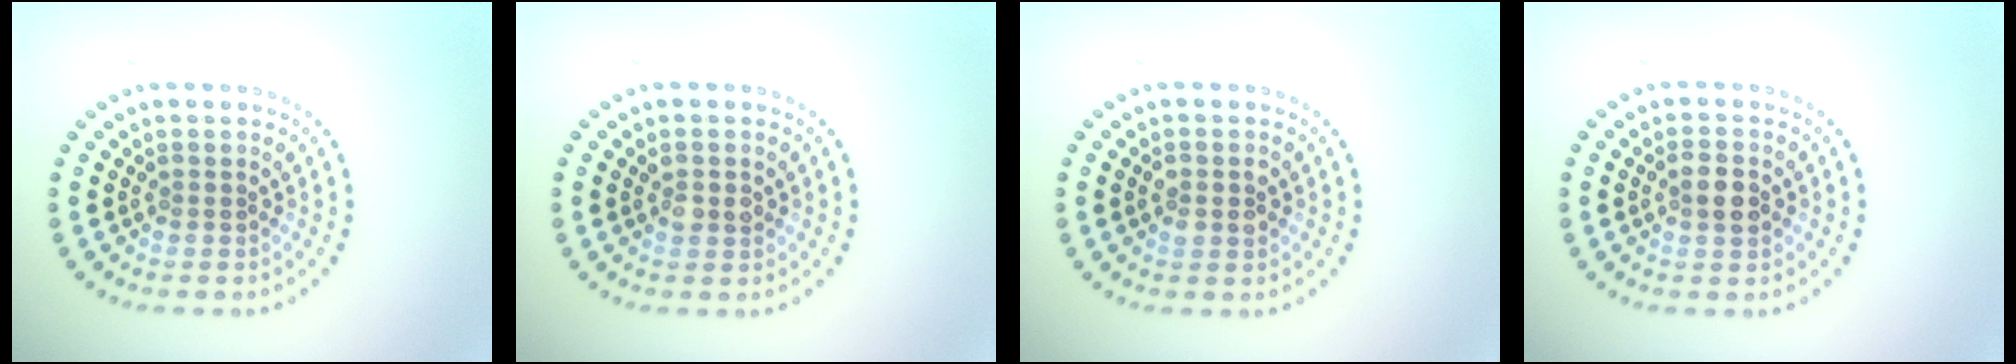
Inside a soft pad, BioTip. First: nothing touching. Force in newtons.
{"total": 1.6, "press": 1.6, "slide": 0.3}
{"total": 2.0, "press": 2.0, "slide": 0.1}
{"total": 2.1, "press": 2.1, "slide": 0.2}